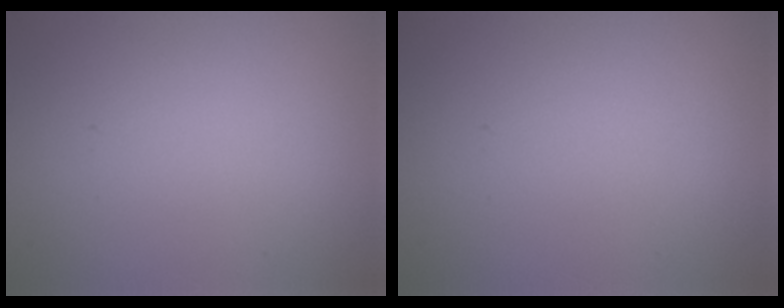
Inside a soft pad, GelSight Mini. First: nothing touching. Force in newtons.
{"total": 0.0}